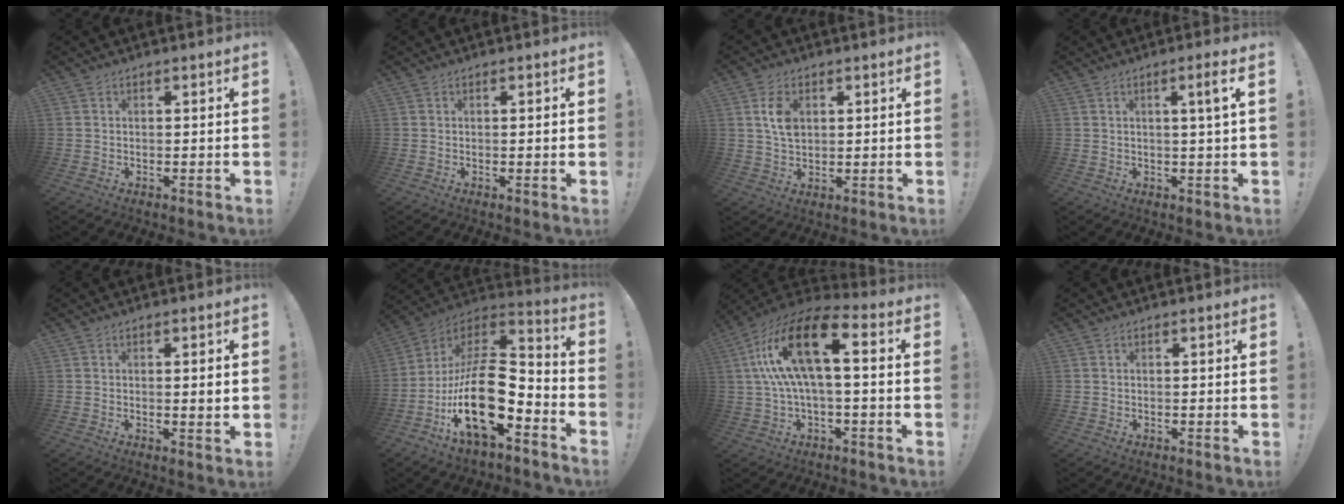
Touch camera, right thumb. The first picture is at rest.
{"total": 0.8, "force": [-0.2, -0.2, 0.7], "torque": [-0.014, 0.002, -0.005]}
{"total": 6.9, "force": [2.0, 4.6, 4.8], "torque": [-0.088, 0.001, 0.035]}
{"total": 4.4, "force": [0.9, -0.7, 4.2], "torque": [-0.074, 0.000, 0.005]}
{"total": 2.2, "force": [0.2, -0.1, 2.2], "torque": [-0.033, -0.004, -0.002]}
{"total": 21.9, "force": [-6.0, 10.2, 18.4], "torque": [-0.346, 0.024, -0.095]}
{"total": 18.9, "force": [3.5, 6.9, 17.2], "torque": [-0.331, -0.003, 0.054]}
{"total": 0.0}